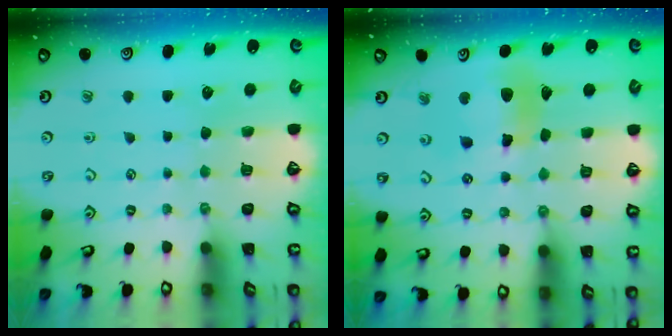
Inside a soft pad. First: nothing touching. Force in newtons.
{"total": 12.6, "press": 12.5, "slide": 1.8}